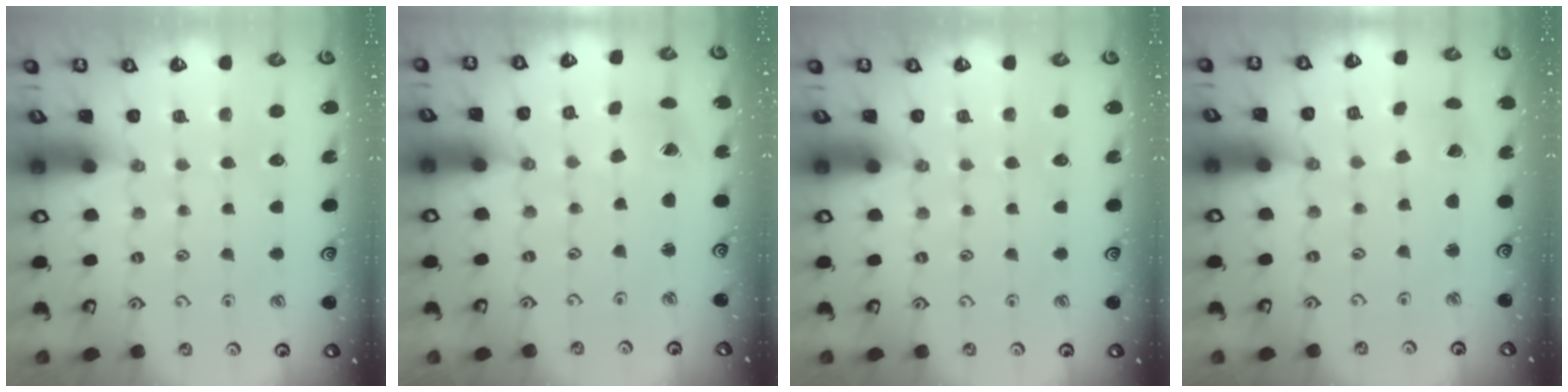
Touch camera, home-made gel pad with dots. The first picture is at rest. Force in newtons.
{"total": 1.7, "press": 1.6, "slide": 0.2}
{"total": 0.0}
{"total": 2.0, "press": 2.0, "slide": 0.3}